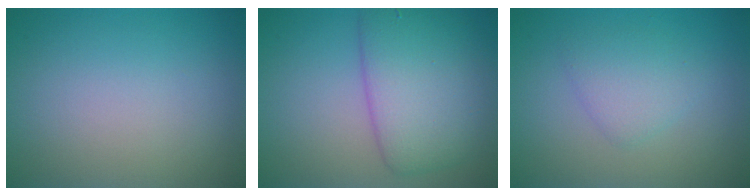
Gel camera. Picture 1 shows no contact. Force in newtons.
{"total": 6.7, "press": 6.7, "slide": 0.1}
{"total": 2.4, "press": 2.4, "slide": 0.1}